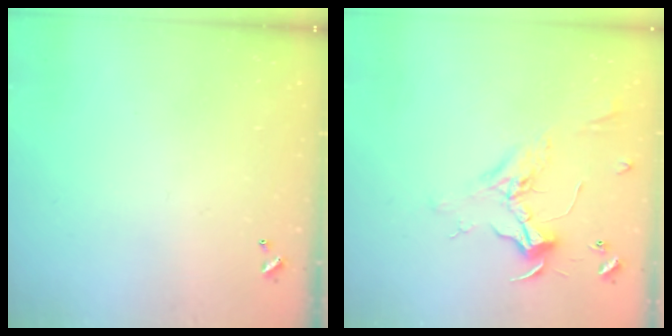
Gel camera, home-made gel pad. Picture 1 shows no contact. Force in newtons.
{"total": 2.3, "press": 2.2, "slide": 0.9}